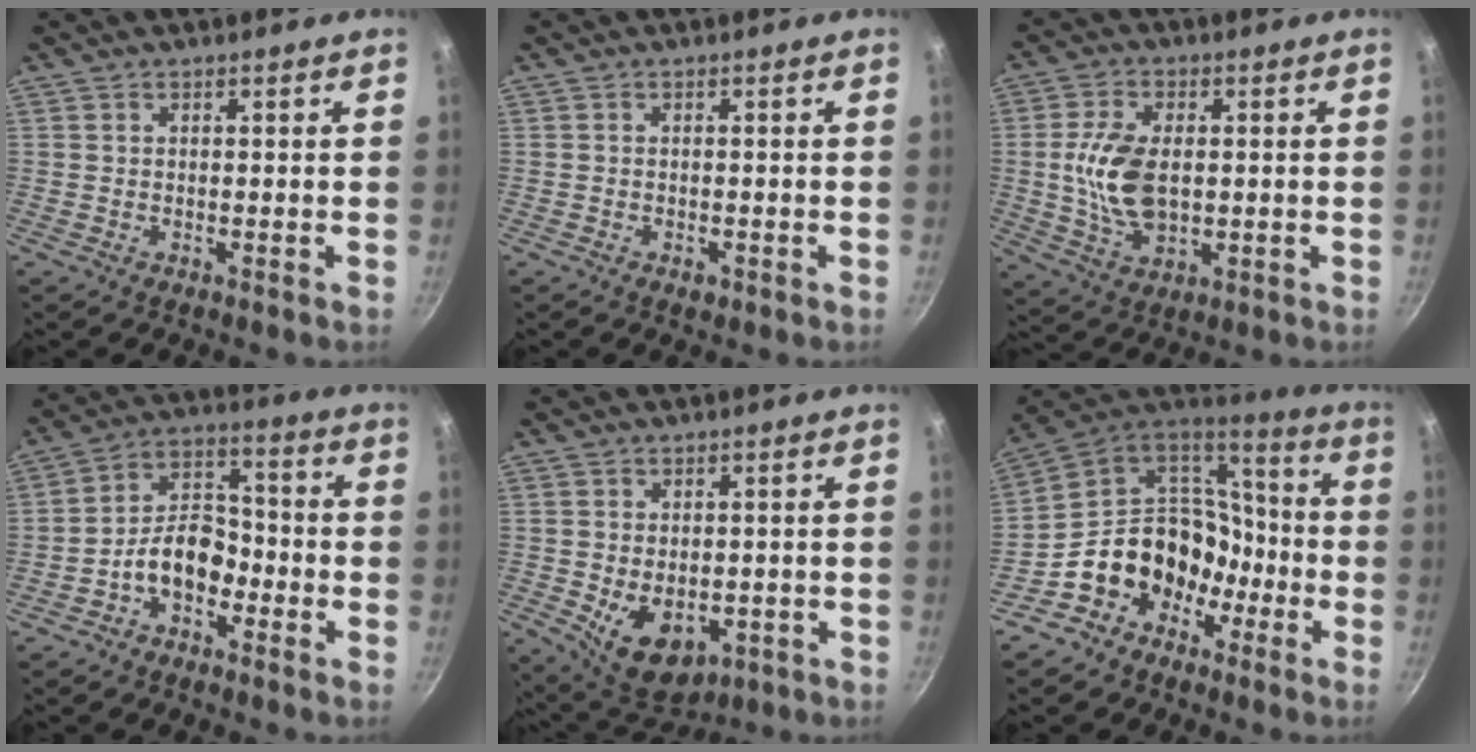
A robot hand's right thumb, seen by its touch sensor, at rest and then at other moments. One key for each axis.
{"total": 1.2, "fx": -0.6, "fy": 0.7, "fz": 0.7, "tx": -0.011, "ty": 0.001, "tz": -0.008}
{"total": 11.5, "fx": 0.3, "fy": 6.8, "fz": 9.3, "tx": -0.176, "ty": -0.004, "tz": 0.015}
{"total": 9.9, "fx": -3.8, "fy": 6.4, "fz": 6.6, "tx": -0.095, "ty": 0.048, "tz": -0.077}
{"total": 10.4, "fx": -2.6, "fy": 6.8, "fz": 7.5, "tx": -0.101, "ty": -0.005, "tz": -0.020}
{"total": 16.5, "fx": -7.3, "fy": 12.8, "fz": 7.3, "tx": -0.079, "ty": 0.101, "tz": -0.133}